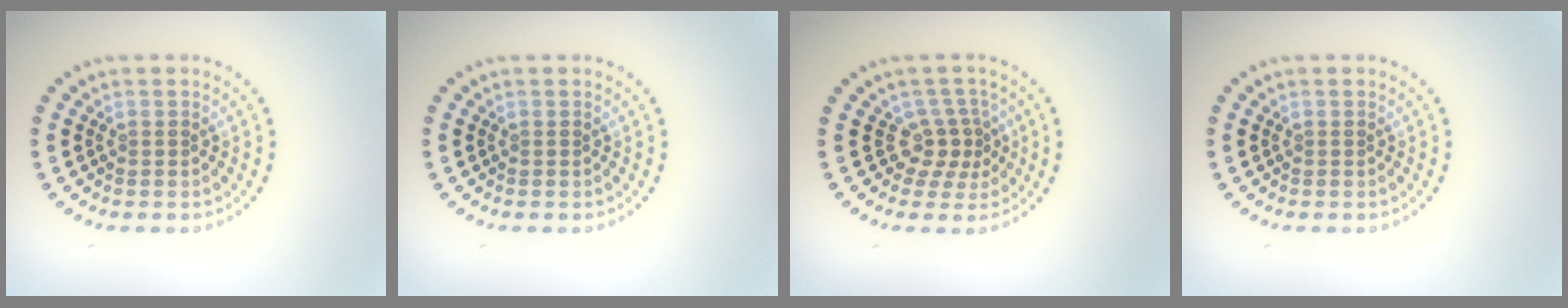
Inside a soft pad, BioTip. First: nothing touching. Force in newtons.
{"total": 0.0}
{"total": 2.6, "press": 1.8, "slide": 1.9}
{"total": 0.0}